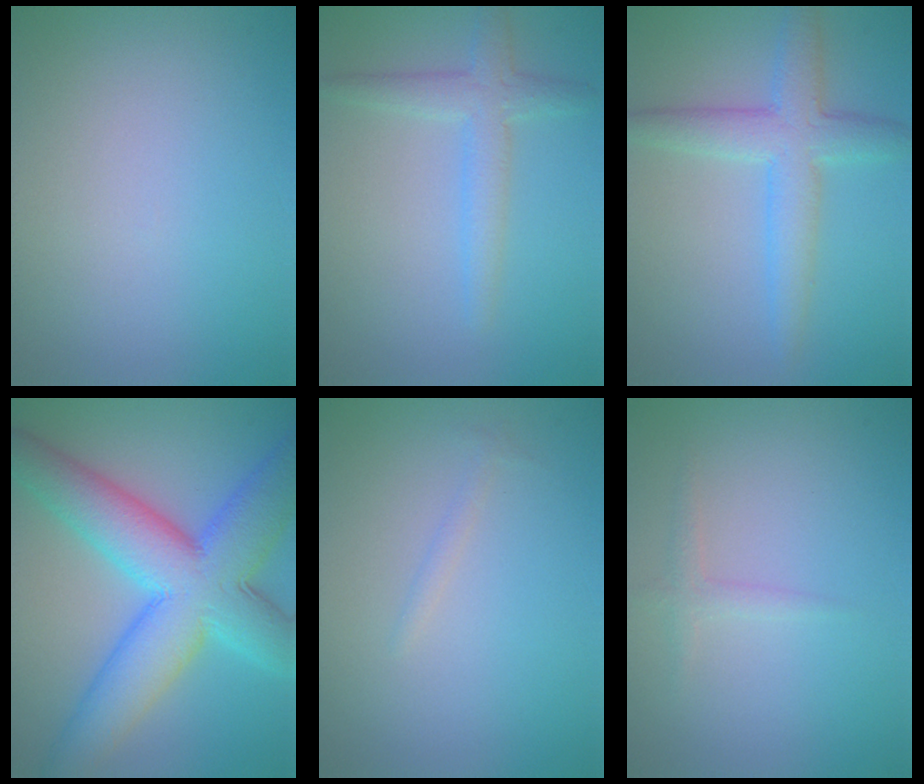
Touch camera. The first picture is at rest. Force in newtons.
{"total": 2.8, "press": 2.8, "slide": 0.1}
{"total": 4.5, "press": 4.5, "slide": 0.2}
{"total": 11.4, "press": 11.4, "slide": 0.1}
{"total": 0.6, "press": 0.6, "slide": 0.0}
{"total": 1.1, "press": 1.1, "slide": 0.0}